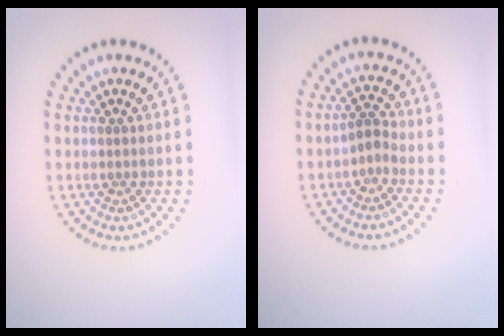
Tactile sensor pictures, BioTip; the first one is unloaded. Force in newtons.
{"total": 1.5, "press": 1.0, "slide": 1.1}